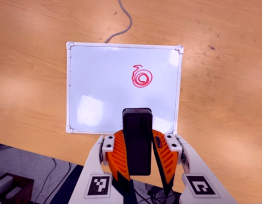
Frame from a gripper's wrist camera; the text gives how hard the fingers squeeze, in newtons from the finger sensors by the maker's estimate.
{"total": 8.6, "left": 7.3, "right": 9.8}